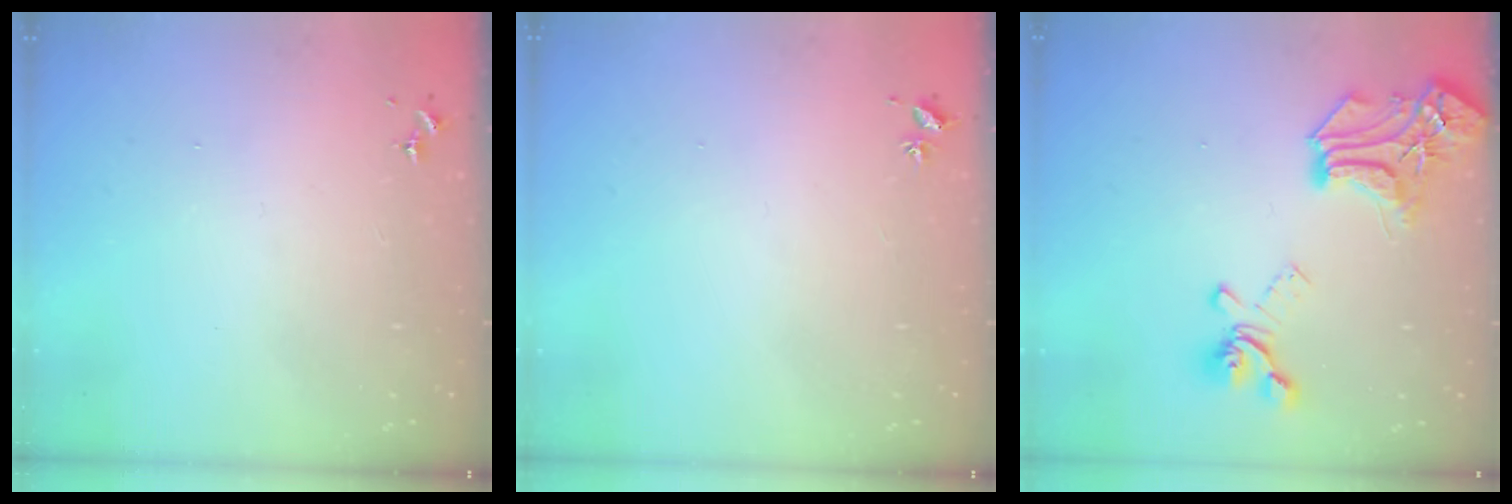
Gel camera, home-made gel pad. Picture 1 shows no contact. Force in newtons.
{"total": 2.0, "press": 2.0, "slide": 0.3}
{"total": 19.7, "press": 19.7, "slide": 1.4}